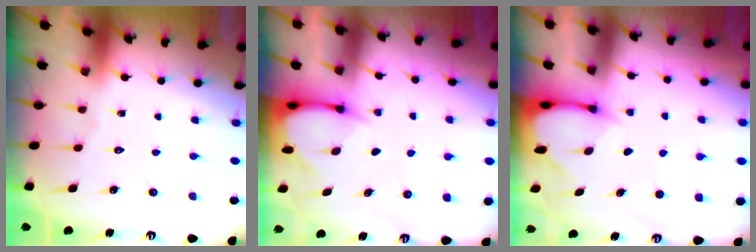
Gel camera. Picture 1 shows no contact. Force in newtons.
{"total": 3.5, "press": 3.5, "slide": 0.3}
{"total": 2.4, "press": 2.3, "slide": 0.3}